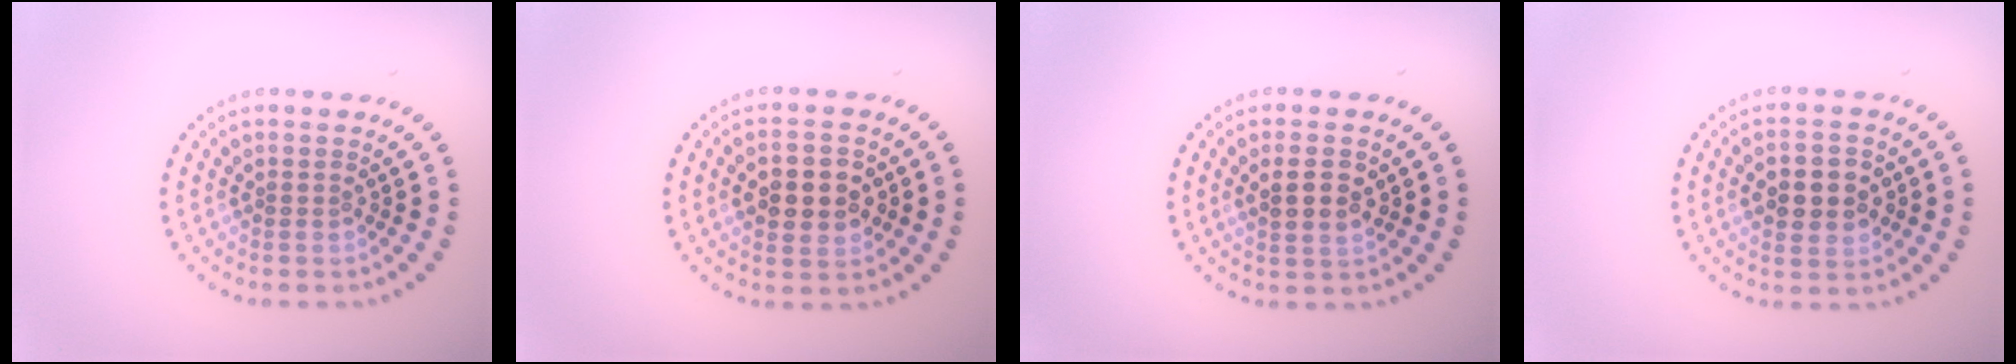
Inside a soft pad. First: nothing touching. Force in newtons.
{"total": 4.6, "press": 4.6, "slide": 0.2}
{"total": 2.8, "press": 2.7, "slide": 0.6}
{"total": 3.9, "press": 3.9, "slide": 0.2}